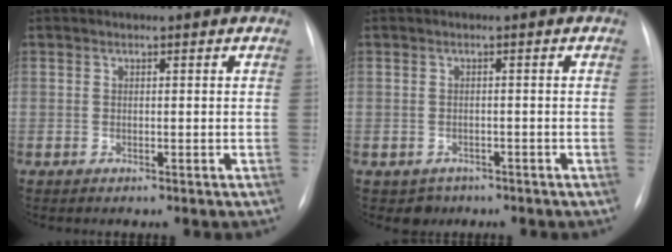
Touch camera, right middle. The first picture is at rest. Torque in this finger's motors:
{"motor_torque": [0.20, -0.26, -0.02, -0.01]}